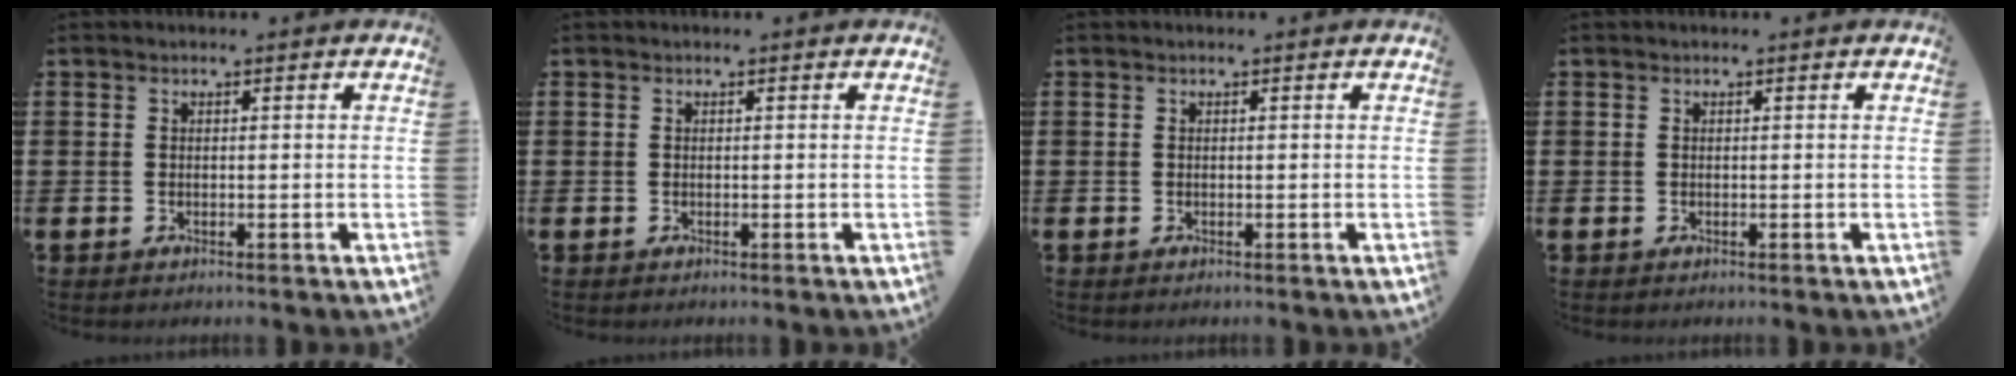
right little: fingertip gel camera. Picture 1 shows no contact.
{"total": 0.0}
{"total": 0.0}
{"total": 0.0}